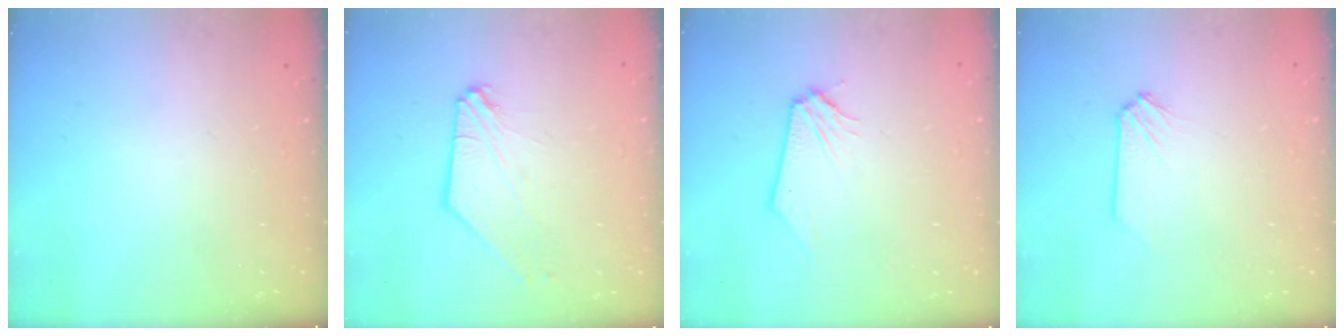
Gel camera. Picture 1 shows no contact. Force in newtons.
{"total": 2.6, "press": 2.6, "slide": 0.5}
{"total": 0.0}
{"total": 0.0}